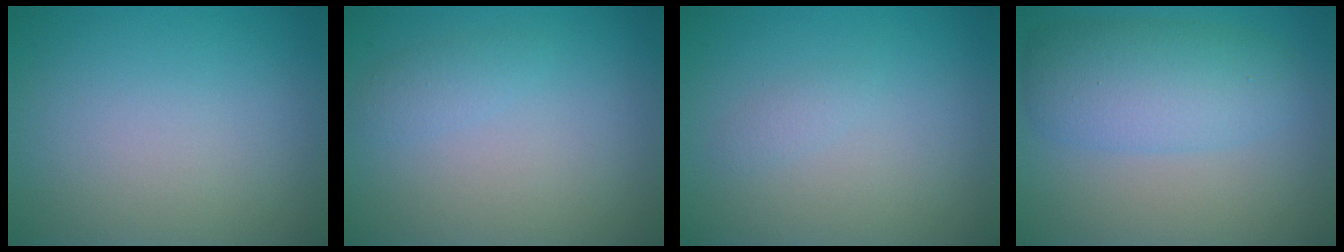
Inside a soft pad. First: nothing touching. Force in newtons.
{"total": 1.1, "press": 1.1, "slide": 0.0}
{"total": 0.7, "press": 0.7, "slide": 0.0}
{"total": 5.5, "press": 5.5, "slide": 0.1}